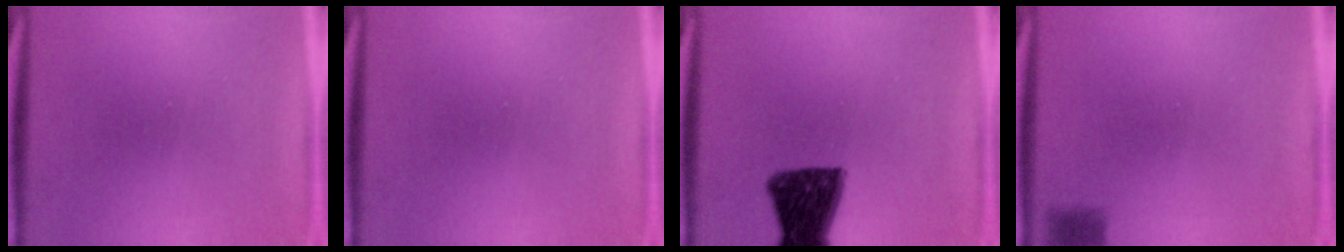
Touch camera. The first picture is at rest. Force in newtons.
{"total": 0.0}
{"total": 12.2}
{"total": 2.9}